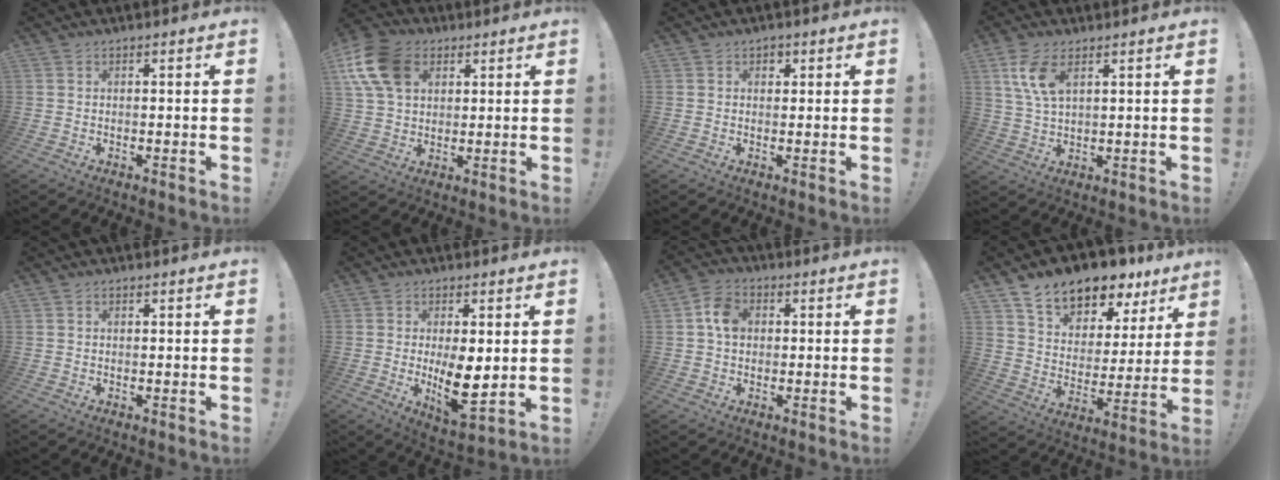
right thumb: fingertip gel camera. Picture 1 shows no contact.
{"total": 15.2, "force": [5.7, 10.8, 9.0], "torque": [-0.168, -0.015, 0.112]}
{"total": 2.0, "force": [0.9, 1.7, 0.8], "torque": [-0.006, -0.003, 0.013]}
{"total": 8.1, "force": [3.9, 3.6, 6.1], "torque": [-0.120, -0.017, 0.067]}
{"total": 0.6, "force": [0.4, 0.3, 0.2], "torque": [0.001, 0.000, 0.007]}
{"total": 10.4, "force": [0.0, 4.5, 9.4], "torque": [-0.152, -0.021, 0.002]}
{"total": 7.5, "force": [1.1, 5.7, 4.8], "torque": [-0.069, 0.012, 0.021]}
{"total": 14.0, "force": [11.2, 6.6, 5.2], "torque": [-0.084, -0.089, 0.198]}